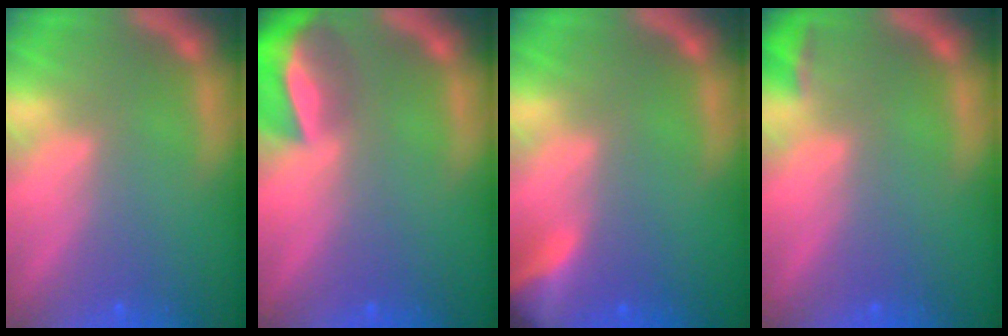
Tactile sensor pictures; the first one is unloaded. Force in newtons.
{"total": 7.4}
{"total": 4.9}
{"total": 1.4}